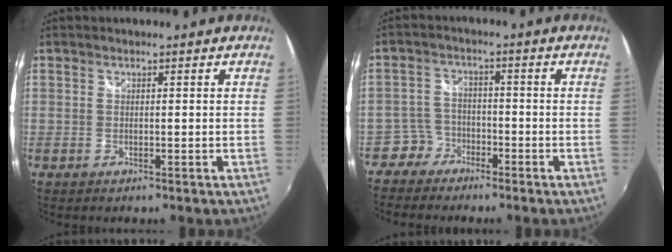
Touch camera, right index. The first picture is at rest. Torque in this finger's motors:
{"motor_torque": [0.05, -0.02, 0.03, -0.02]}